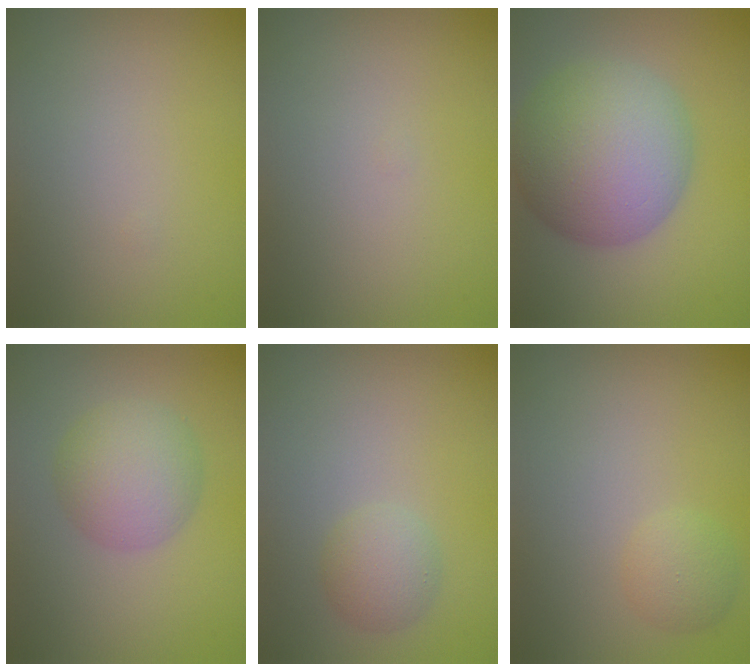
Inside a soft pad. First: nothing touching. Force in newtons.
{"total": 0.0}
{"total": 10.7, "press": 10.7, "slide": 0.3}
{"total": 4.6, "press": 4.6, "slide": 0.1}
{"total": 2.2, "press": 2.2, "slide": 0.2}
{"total": 1.8, "press": 1.8, "slide": 0.1}